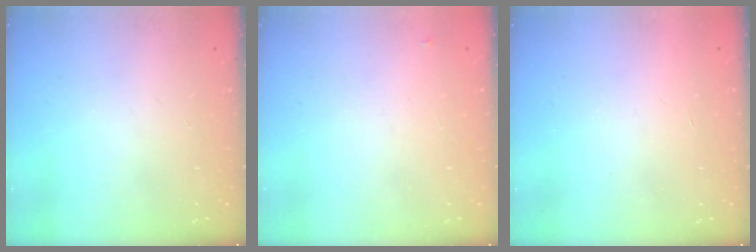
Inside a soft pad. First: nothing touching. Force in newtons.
{"total": 2.8, "press": 2.8, "slide": 0.4}
{"total": 1.7, "press": 1.7, "slide": 0.1}